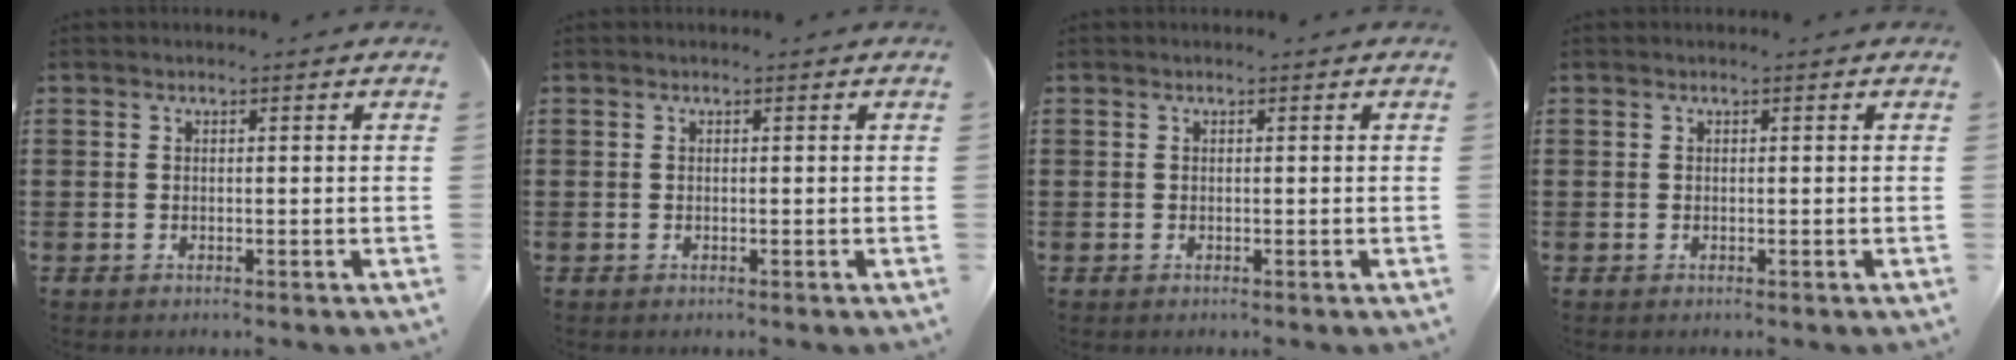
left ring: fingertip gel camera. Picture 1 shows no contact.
{"total": 0.0}
{"total": 0.0}
{"total": 0.0}